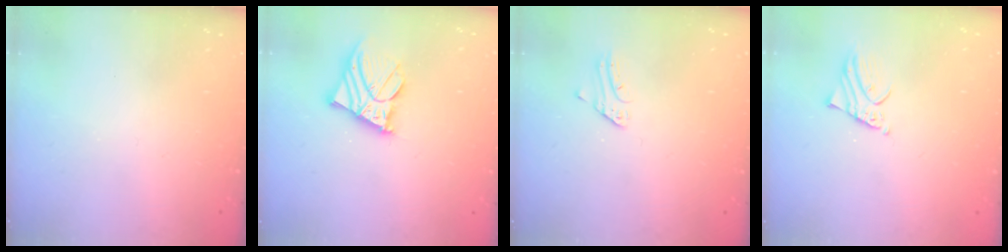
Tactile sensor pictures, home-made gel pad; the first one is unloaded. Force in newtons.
{"total": 10.7, "press": 10.6, "slide": 1.4}
{"total": 2.2, "press": 2.2, "slide": 0.2}
{"total": 2.0, "press": 2.0, "slide": 0.3}